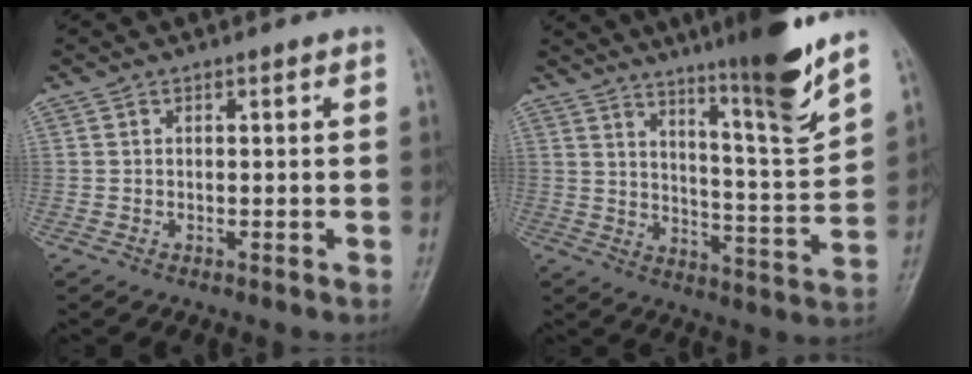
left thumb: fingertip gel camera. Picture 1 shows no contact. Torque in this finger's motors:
{"motor_torque": [2.64, 0.84, 1.62, -1.16, 0.32]}